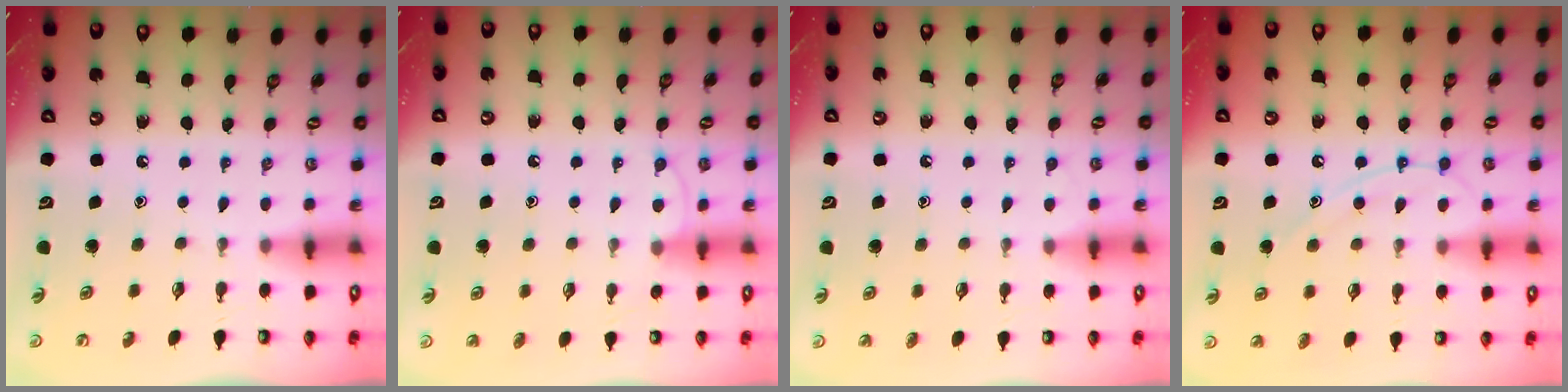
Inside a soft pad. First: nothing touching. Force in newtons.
{"total": 6.7, "press": 6.7, "slide": 0.6}
{"total": 4.0, "press": 4.0, "slide": 0.4}
{"total": 11.6, "press": 11.6, "slide": 1.0}